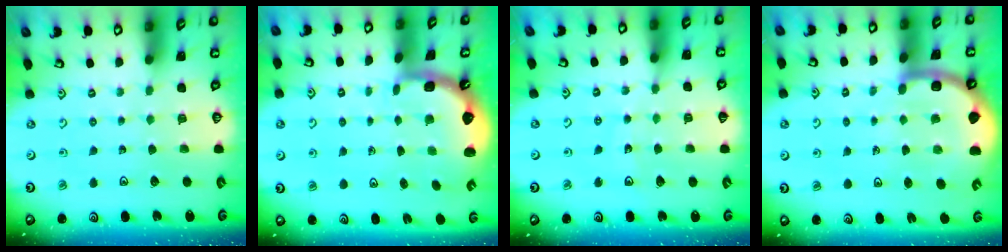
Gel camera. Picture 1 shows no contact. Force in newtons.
{"total": 2.5, "press": 1.9, "slide": 1.6}
{"total": 5.6, "press": 5.1, "slide": 2.4}
{"total": 8.0, "press": 7.5, "slide": 2.6}